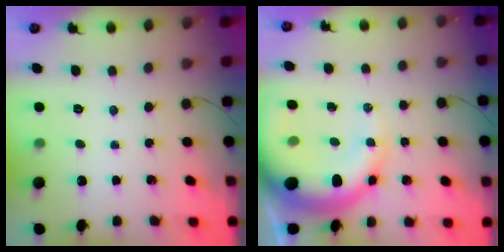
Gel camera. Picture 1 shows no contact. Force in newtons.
{"total": 15.7, "press": 15.3, "slide": 3.4}